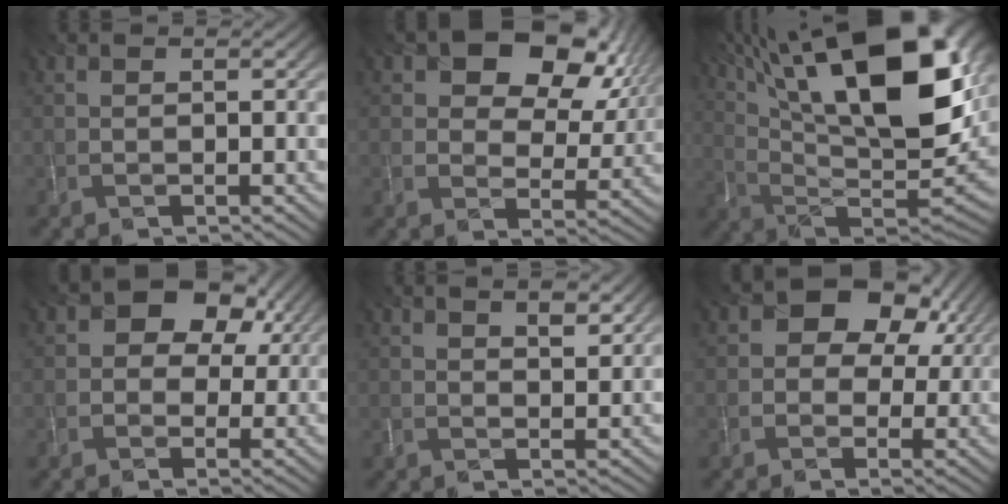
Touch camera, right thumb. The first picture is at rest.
{"total": 13.1, "force": [6.0, 8.3, 8.1], "torque": [-0.117, 0.002, 0.089]}
{"total": 21.8, "force": [11.0, 8.0, 17.1], "torque": [-0.291, 0.039, 0.174]}
{"total": 9.4, "force": [3.1, 7.3, 5.1], "torque": [-0.075, 0.029, 0.027]}
{"total": 3.0, "force": [1.9, 1.2, 2.0], "torque": [-0.036, -0.002, 0.035]}
{"total": 10.7, "force": [3.5, 8.3, 5.9], "torque": [-0.098, 0.028, 0.041]}